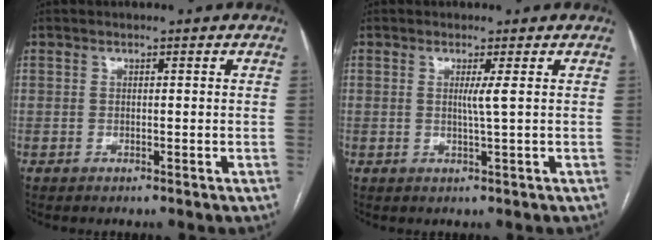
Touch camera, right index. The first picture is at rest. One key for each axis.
{"total": 1.7, "fx": 0.3, "fy": -0.5, "fz": 1.6, "tx": -0.032, "ty": -0.004, "tz": 0.007}